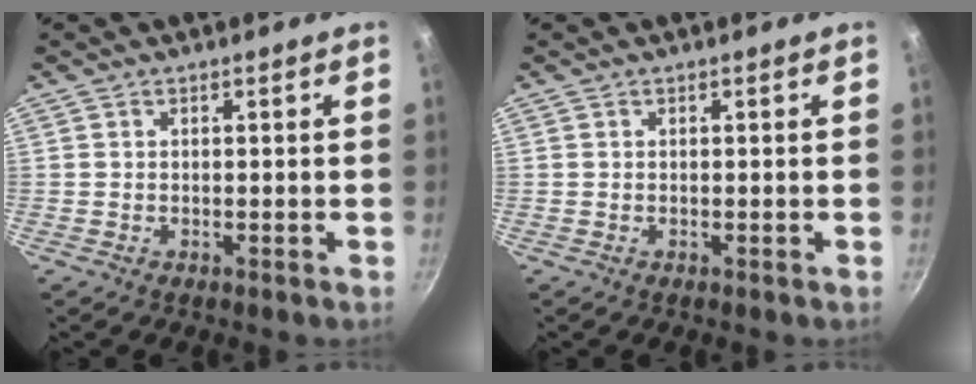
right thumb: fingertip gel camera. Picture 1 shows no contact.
{"total": 0.0}